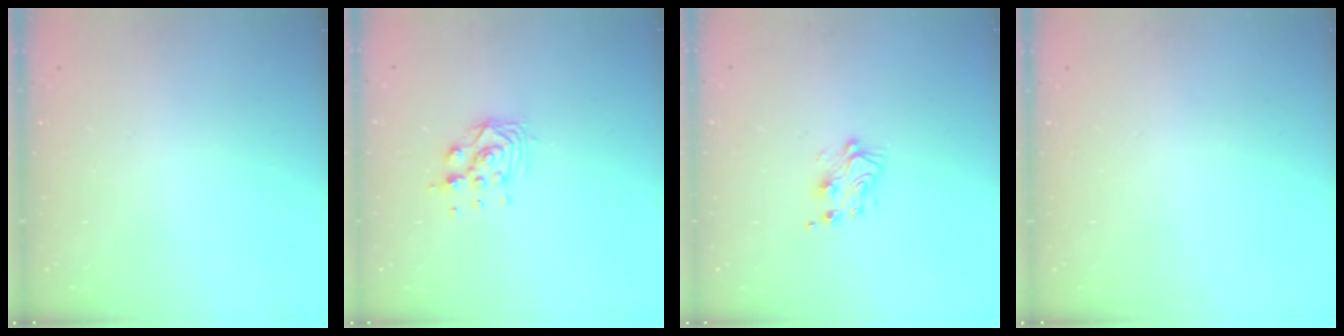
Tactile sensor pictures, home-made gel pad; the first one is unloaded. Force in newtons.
{"total": 7.8, "press": 7.8, "slide": 0.6}
{"total": 5.9, "press": 5.9, "slide": 0.5}
{"total": 0.0}